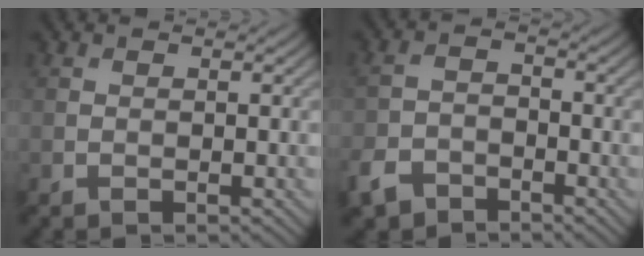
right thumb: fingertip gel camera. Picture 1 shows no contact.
{"total": 5.0, "force": [-3.8, 2.8, 1.9], "torque": [-0.045, -0.008, -0.084]}